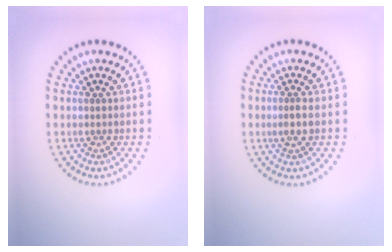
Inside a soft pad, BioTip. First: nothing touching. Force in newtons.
{"total": 1.5, "press": 1.2, "slide": 0.9}